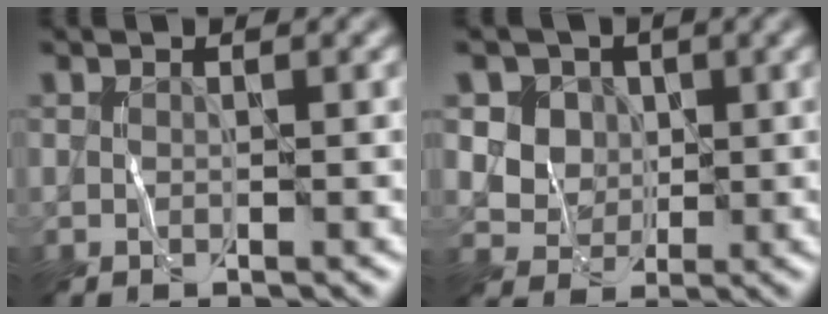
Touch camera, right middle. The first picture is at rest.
{"total": 5.0, "force": [1.6, 4.3, 2.0], "torque": [-0.045, 0.004, 0.030]}